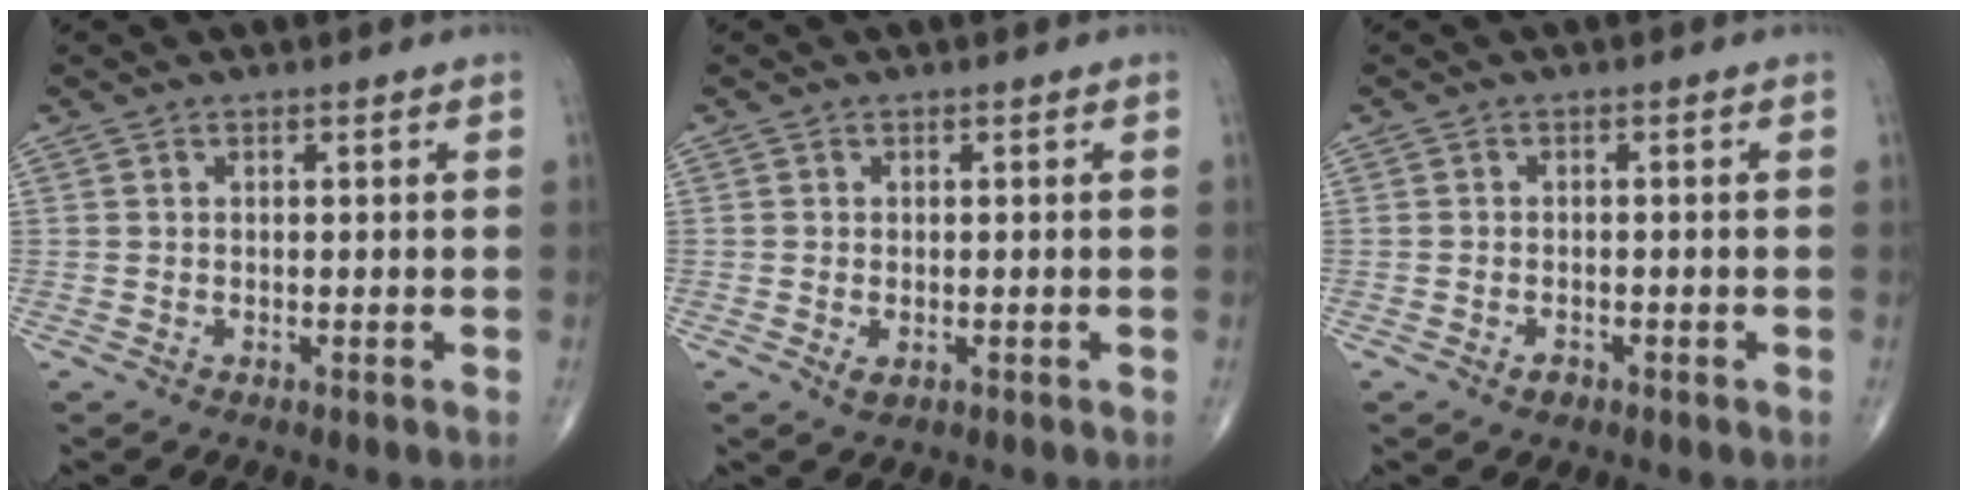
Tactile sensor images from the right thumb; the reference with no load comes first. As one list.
[{"total": 1.6, "force": [-0.5, 0.9, 1.3], "torque": [-0.023, -0.003, -0.007]}, {"total": 1.6, "force": [-1.0, 0.9, 0.8], "torque": [-0.013, 0.003, -0.016]}]